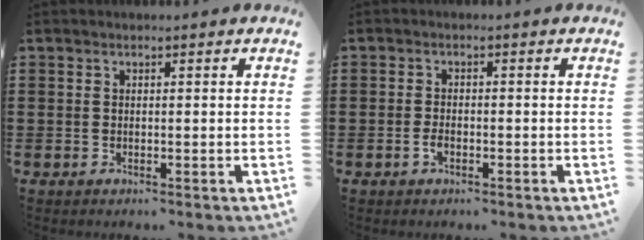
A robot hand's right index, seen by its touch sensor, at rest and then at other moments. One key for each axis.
{"total": 1.8, "fx": -0.9, "fy": 0.8, "fz": 1.3, "tx": -0.026, "ty": -0.001, "tz": -0.016}